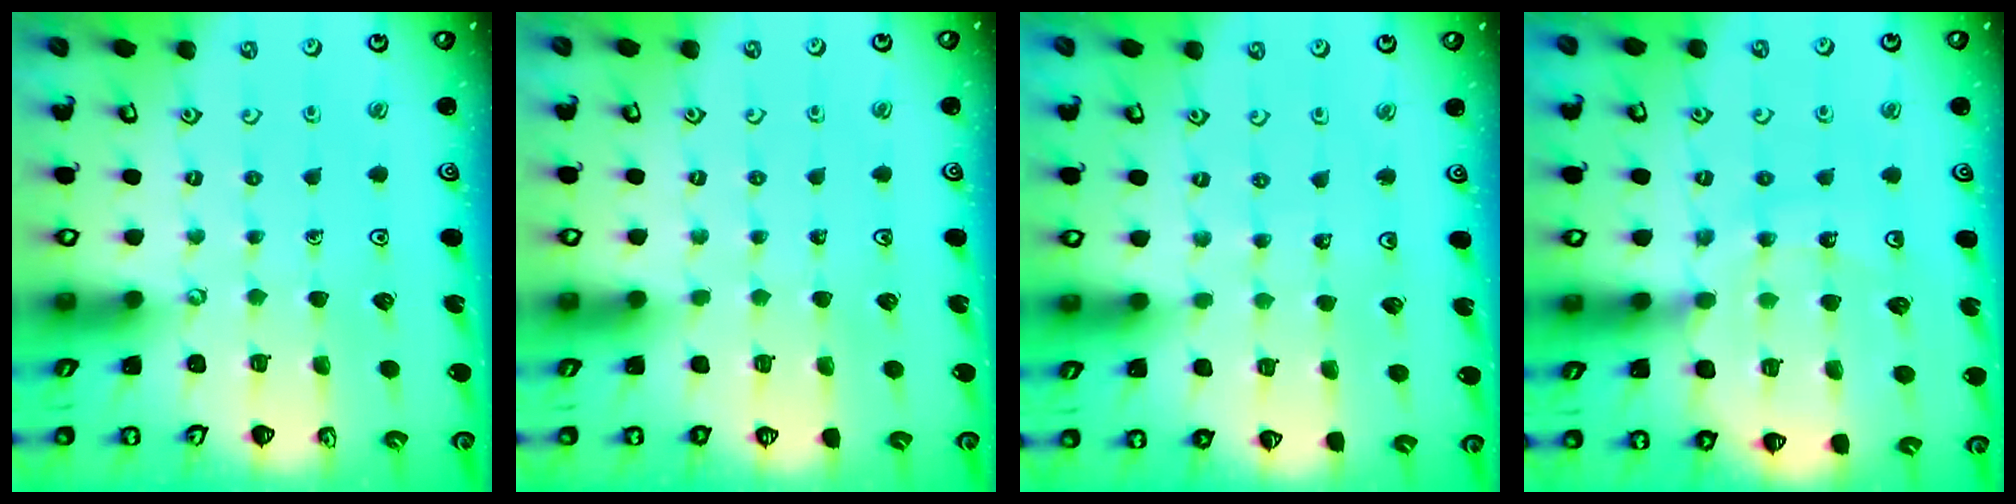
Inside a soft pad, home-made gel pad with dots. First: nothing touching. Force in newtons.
{"total": 0.0}
{"total": 2.7, "press": 2.7, "slide": 0.3}
{"total": 14.2, "press": 13.7, "slide": 3.8}